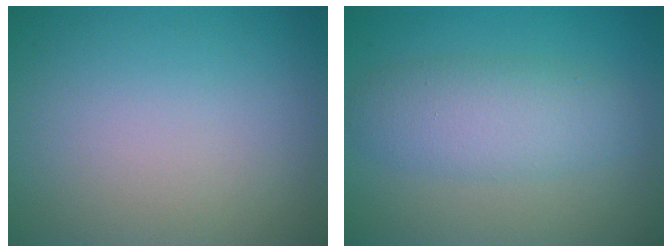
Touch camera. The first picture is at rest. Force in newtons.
{"total": 4.3, "press": 4.3, "slide": 0.1}